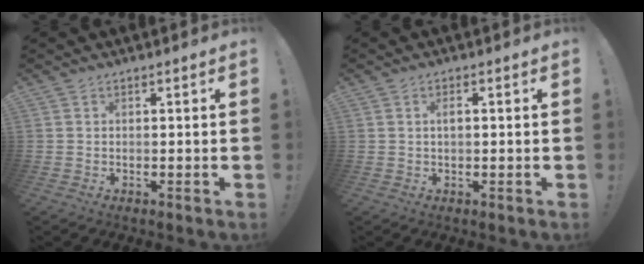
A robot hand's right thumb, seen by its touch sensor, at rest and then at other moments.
{"total": 1.5, "force": [0.2, 0.6, 1.4], "torque": [-0.027, 0.005, 0.001]}